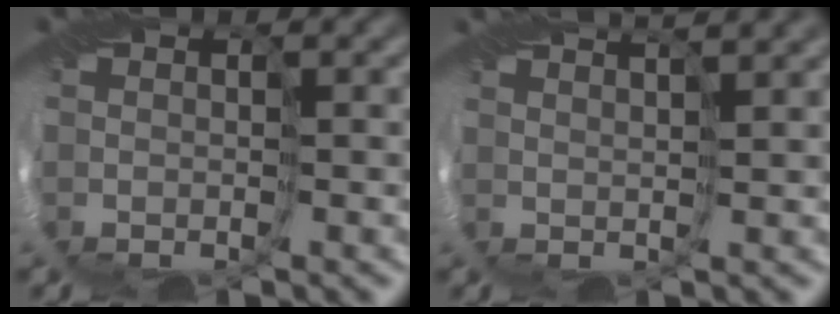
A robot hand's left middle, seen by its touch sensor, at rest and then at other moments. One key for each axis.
{"total": 4.8, "fx": 3.9, "fy": 1.0, "fz": 2.6, "tx": -0.033, "ty": 0.024, "tz": 0.034}